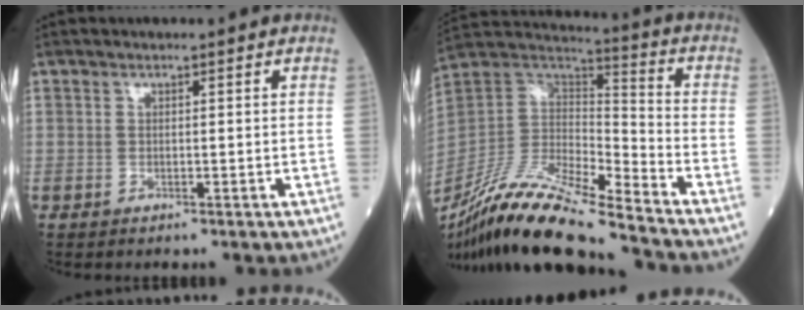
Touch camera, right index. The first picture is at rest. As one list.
[{"total": 20.3, "force": [-16.5, 1.7, 11.7], "torque": [-0.253, -0.015, -0.316]}]